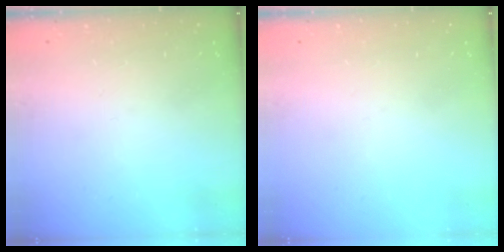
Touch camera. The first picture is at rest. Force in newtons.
{"total": 0.0}